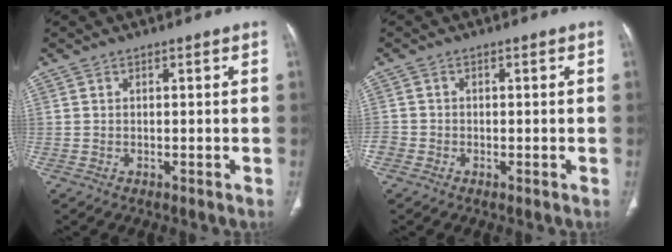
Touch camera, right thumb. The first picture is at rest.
{"total": 2.4, "force": [-1.1, 1.9, 1.0], "torque": [-0.020, 0.005, -0.026]}